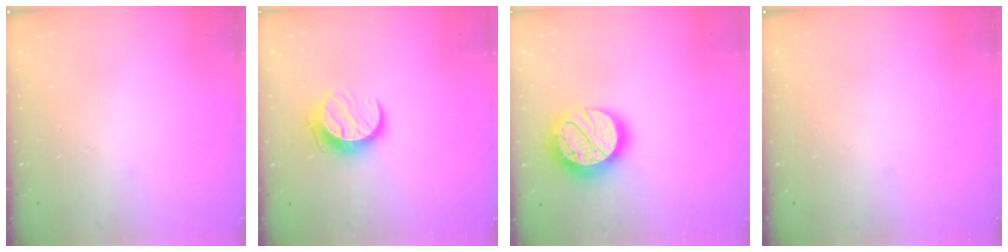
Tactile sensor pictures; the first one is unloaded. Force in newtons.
{"total": 10.4, "press": 10.4, "slide": 0.9}
{"total": 19.6, "press": 19.6, "slide": 1.3}
{"total": 0.0}